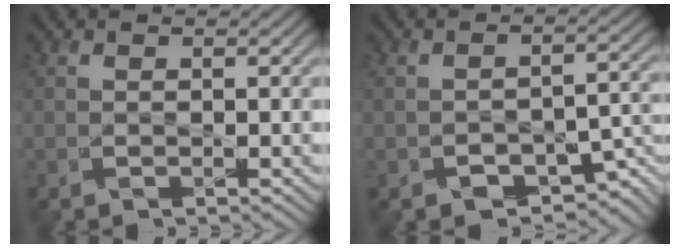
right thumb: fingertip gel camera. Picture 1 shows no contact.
{"total": 6.2, "force": [-3.5, 3.2, 4.0], "torque": [-0.054, -0.014, -0.050]}